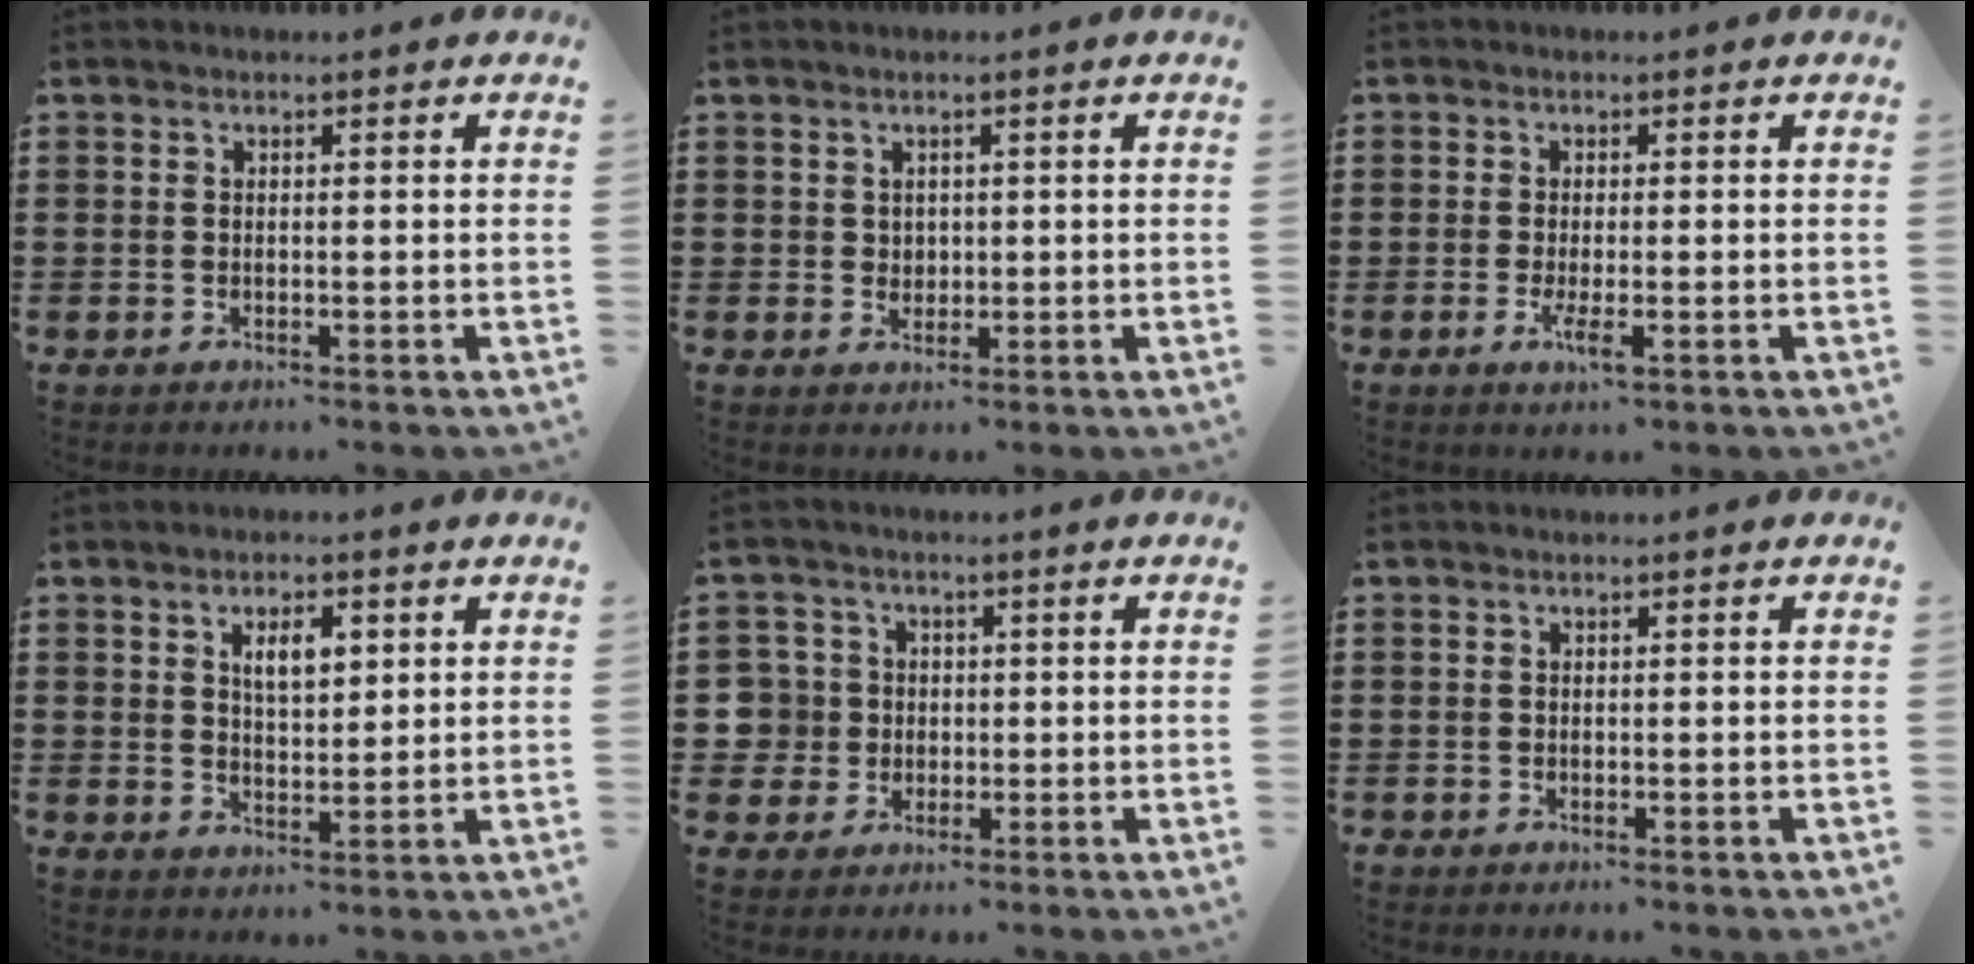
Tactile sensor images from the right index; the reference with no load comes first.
{"total": 1.5, "force": [0.7, 1.3, 0.3], "torque": [-0.009, 0.006, 0.015]}
{"total": 3.1, "force": [-1.2, 0.5, 2.8], "torque": [-0.061, -0.012, -0.023]}
{"total": 4.1, "force": [1.6, 1.8, 3.3], "torque": [-0.053, 0.003, 0.023]}
{"total": 5.1, "force": [-0.3, 5.1, 0.7], "torque": [-0.052, 0.010, -0.012]}
{"total": 0.5, "force": [-0.5, 0.1, 0.0], "torque": [0.000, 0.001, -0.012]}